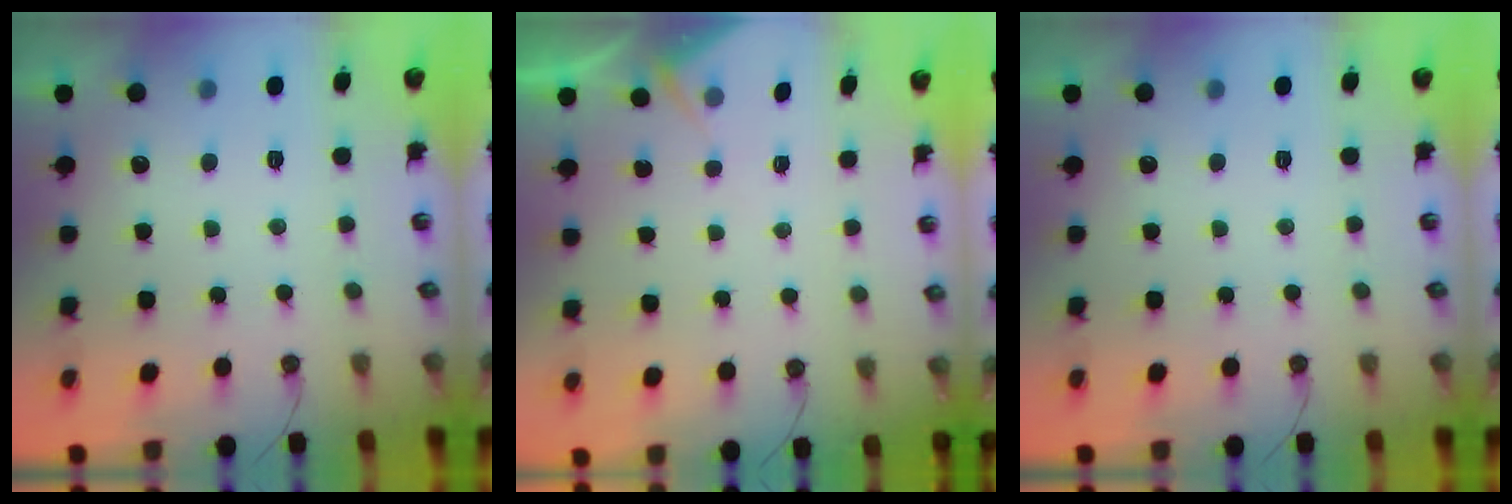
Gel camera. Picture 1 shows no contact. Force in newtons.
{"total": 5.1, "press": 5.1, "slide": 0.5}
{"total": 0.0}